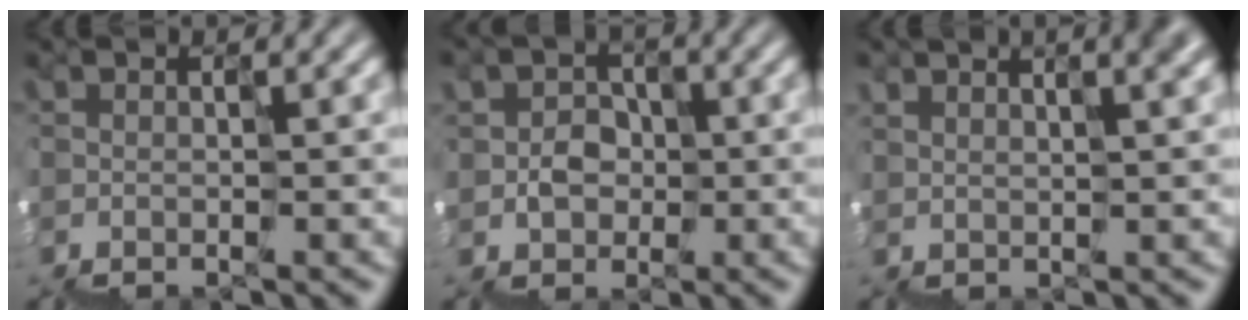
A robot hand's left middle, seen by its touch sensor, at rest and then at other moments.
{"total": 2.4, "force": [0.3, 2.4, 0.3], "torque": [0.003, 0.012, 0.006]}
{"total": 5.6, "force": [2.2, 2.8, 4.3], "torque": [-0.017, 0.026, 0.035]}